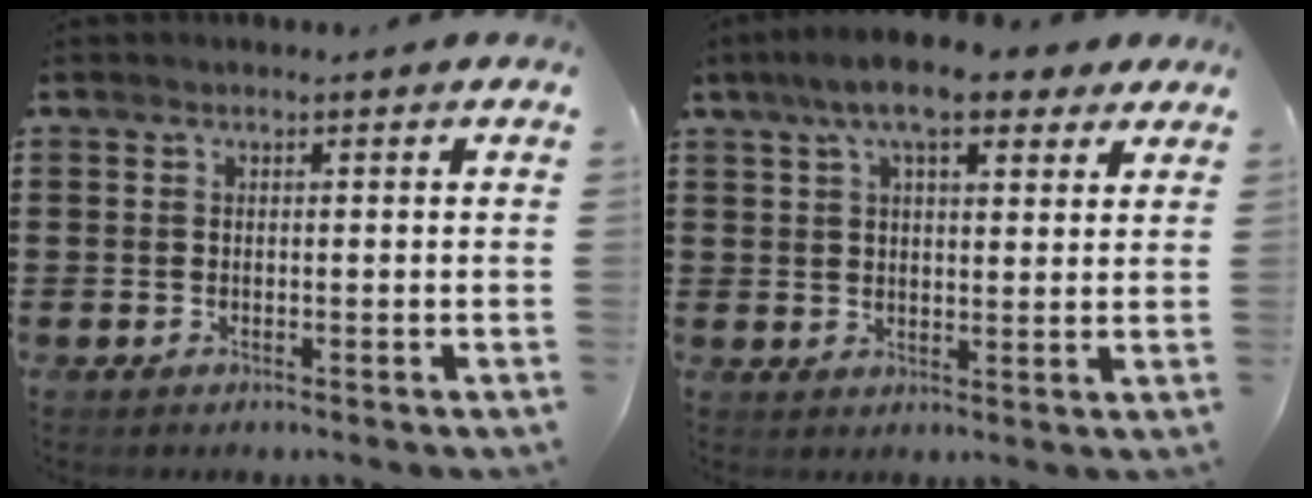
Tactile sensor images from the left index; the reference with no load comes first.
{"total": 9.1, "force": [6.4, 2.8, 5.9], "torque": [-0.123, 0.004, 0.114]}